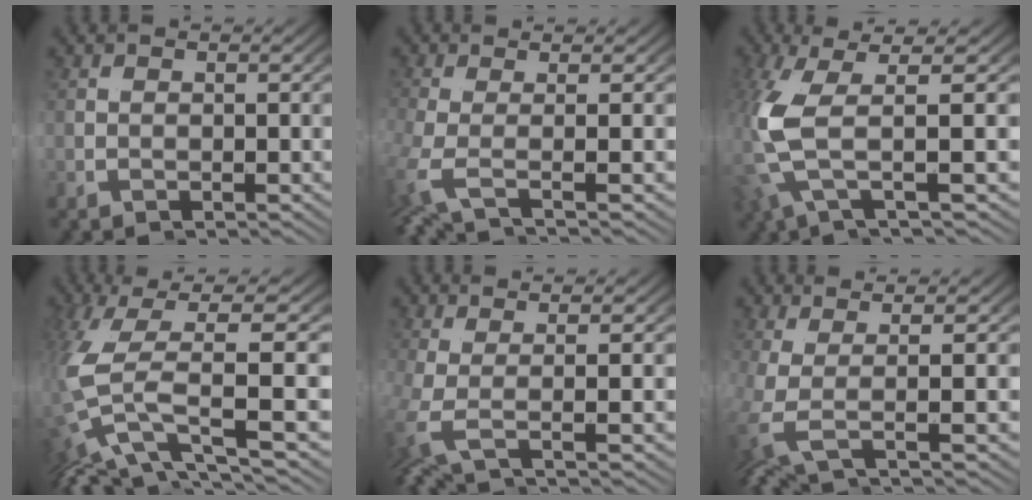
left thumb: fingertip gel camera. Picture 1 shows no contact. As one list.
[{"total": 2.2, "force": [0.9, -1.8, 0.9], "torque": [-0.016, 0.008, 0.008]}, {"total": 3.9, "force": [2.0, -2.6, 2.1], "torque": [-0.065, 0.028, 0.028]}, {"total": 4.2, "force": [0.5, 0.1, 4.1], "torque": [-0.152, -0.003, 0.025]}, {"total": 2.6, "force": [1.0, -2.1, 1.2], "torque": [-0.010, 0.015, 0.010]}, {"total": 3.0, "force": [1.4, -2.4, 1.0], "torque": [-0.011, 0.020, 0.015]}]